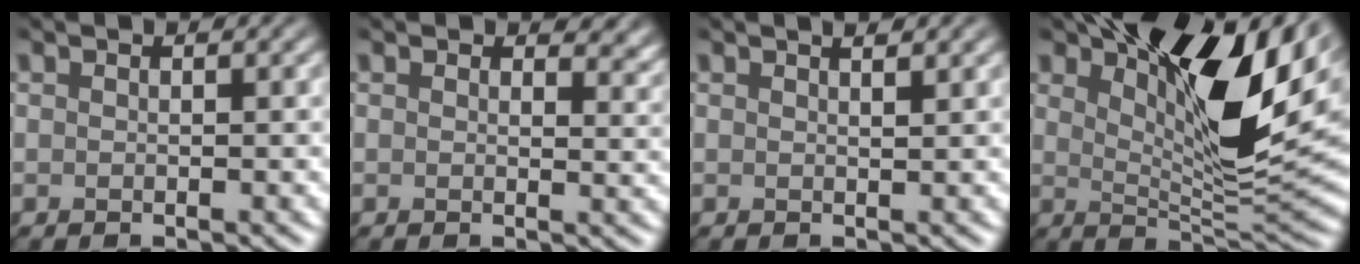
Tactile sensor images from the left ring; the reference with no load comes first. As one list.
[{"total": 2.4, "force": [1.8, 1.1, 1.2], "torque": [-0.015, -0.006, 0.021]}, {"total": 1.4, "force": [1.0, 0.3, 0.8], "torque": [-0.009, 0.000, 0.010]}, {"total": 13.4, "force": [6.2, 4.8, 10.9], "torque": [-0.158, 0.012, 0.106]}]